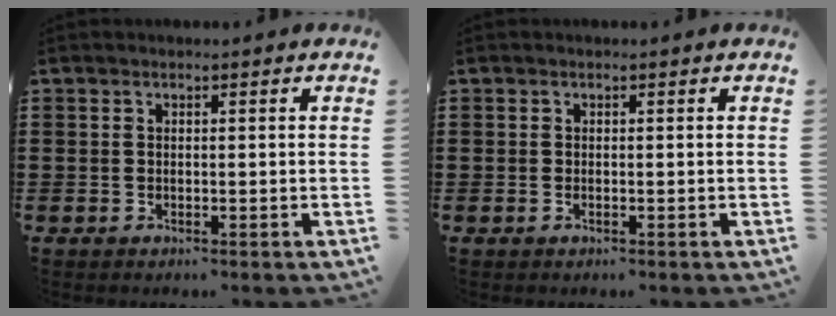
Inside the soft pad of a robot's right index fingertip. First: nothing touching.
{"total": 0.0}